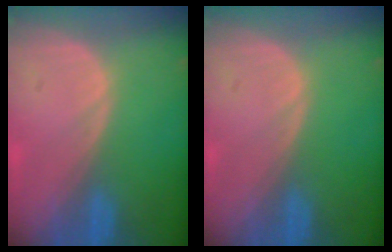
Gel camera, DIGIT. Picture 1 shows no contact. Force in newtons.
{"total": 0.0}